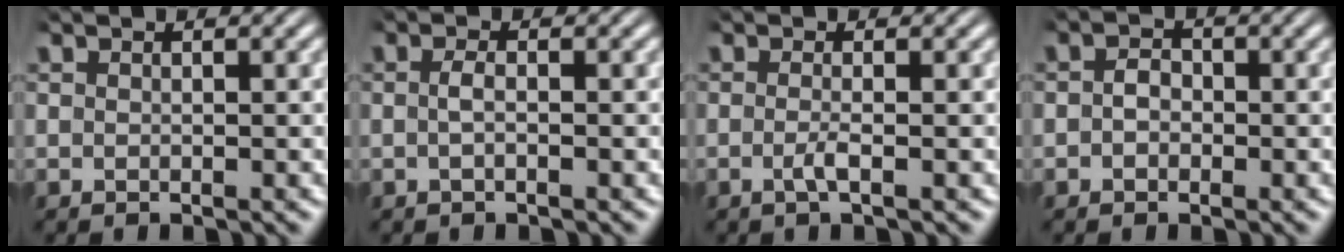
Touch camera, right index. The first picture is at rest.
{"total": 1.1, "force": [-0.6, -0.1, 1.0], "torque": [-0.025, -0.008, -0.006]}
{"total": 1.4, "force": [-0.8, -0.2, 1.1], "torque": [-0.024, -0.009, -0.015]}
{"total": 1.5, "force": [-0.5, 1.2, 0.8], "torque": [-0.019, -0.010, -0.008]}